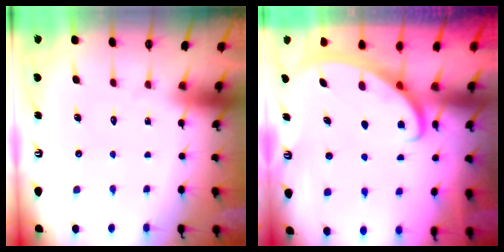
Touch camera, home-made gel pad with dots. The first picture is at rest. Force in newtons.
{"total": 2.5, "press": 2.5, "slide": 0.4}